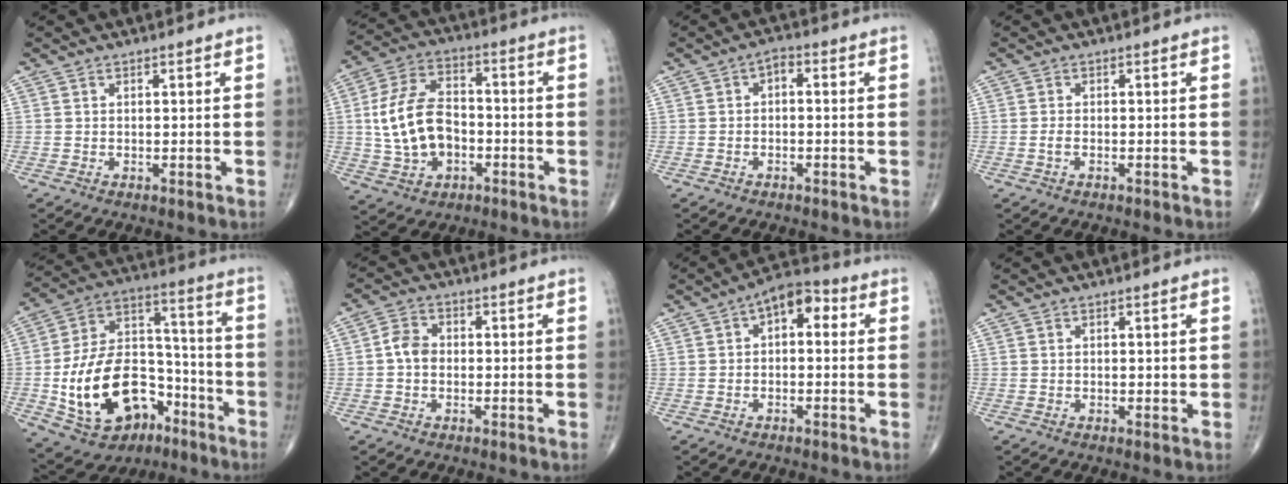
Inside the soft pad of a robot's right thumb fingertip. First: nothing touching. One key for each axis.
{"total": 13.9, "fx": -1.7, "fy": 9.3, "fz": 10.1, "tx": -0.179, "ty": 0.028, "tz": -0.030}
{"total": 2.3, "fx": -0.2, "fy": 1.3, "fz": 1.9, "tx": -0.019, "ty": 0.017, "tz": -0.012}
{"total": 1.0, "fx": -0.4, "fy": 0.4, "fz": 0.8, "tx": -0.020, "ty": 0.000, "tz": -0.008}
{"total": 22.1, "fx": -8.4, "fy": 14.5, "fz": 14.4, "tx": -0.230, "ty": 0.076, "tz": -0.125}
{"total": 4.0, "fx": -0.3, "fy": 3.1, "fz": 2.5, "tx": -0.040, "ty": 0.013, "tz": -0.015}
{"total": 7.3, "fx": 1.5, "fy": 4.1, "fz": 5.8, "tx": -0.061, "ty": 0.026, "tz": 0.009}
{"total": 0.5, "fx": 0.1, "fy": 0.3, "fz": 0.4, "tx": -0.002, "ty": -0.002, "tz": 0.000}